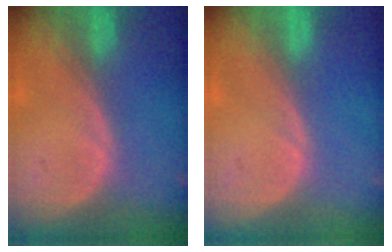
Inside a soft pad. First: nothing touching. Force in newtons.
{"total": 0.0}